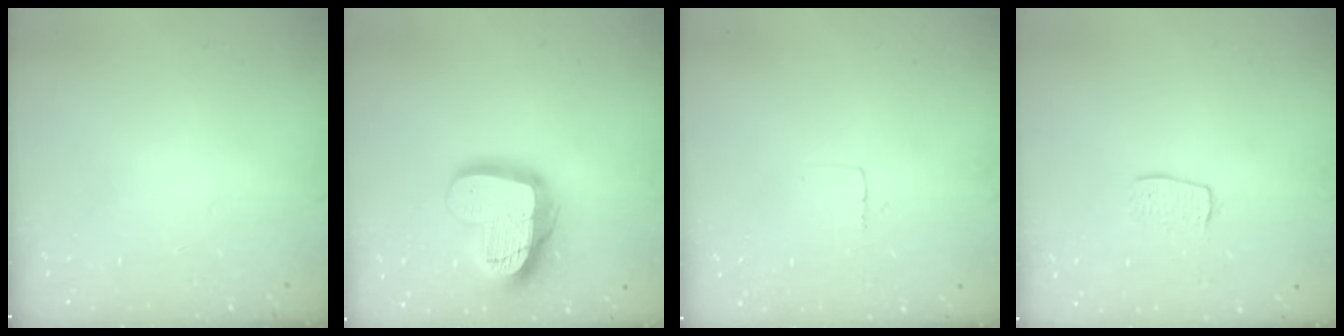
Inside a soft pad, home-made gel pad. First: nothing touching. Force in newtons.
{"total": 18.8, "press": 18.7, "slide": 1.8}
{"total": 2.4, "press": 2.4, "slide": 0.1}
{"total": 6.6, "press": 6.6, "slide": 0.2}